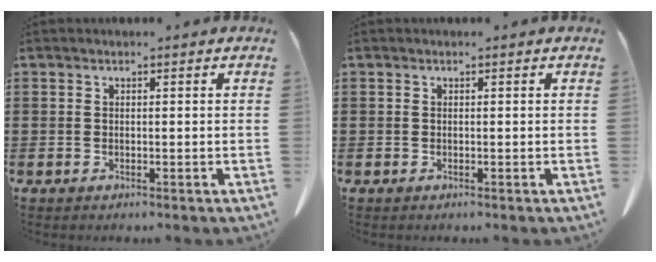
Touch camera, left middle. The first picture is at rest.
{"total": 0.0}